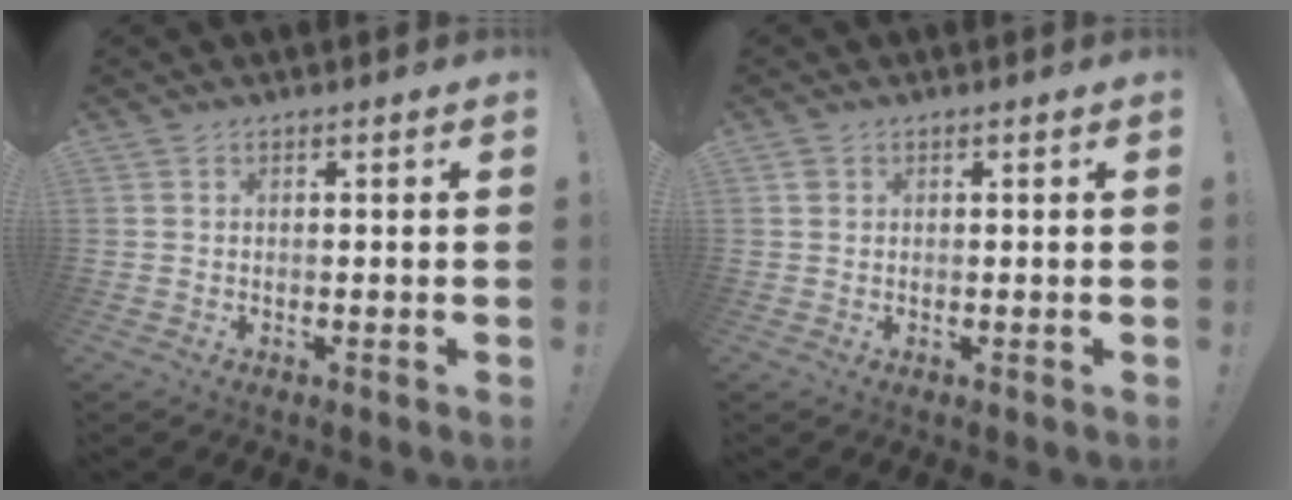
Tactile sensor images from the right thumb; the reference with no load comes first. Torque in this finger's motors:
{"motor_torque": [-0.07, 0.22, 0.33, 0.03, -0.01]}